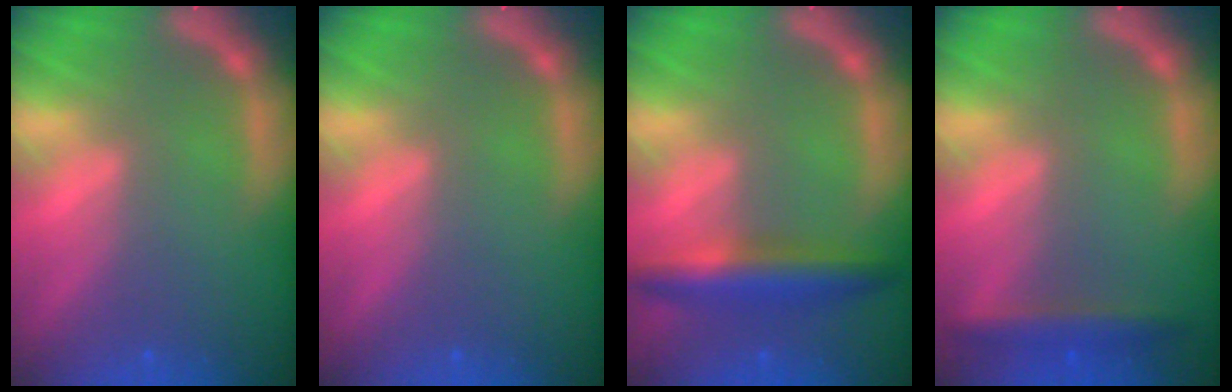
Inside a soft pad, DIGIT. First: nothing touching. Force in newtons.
{"total": 0.0}
{"total": 5.0}
{"total": 2.9}